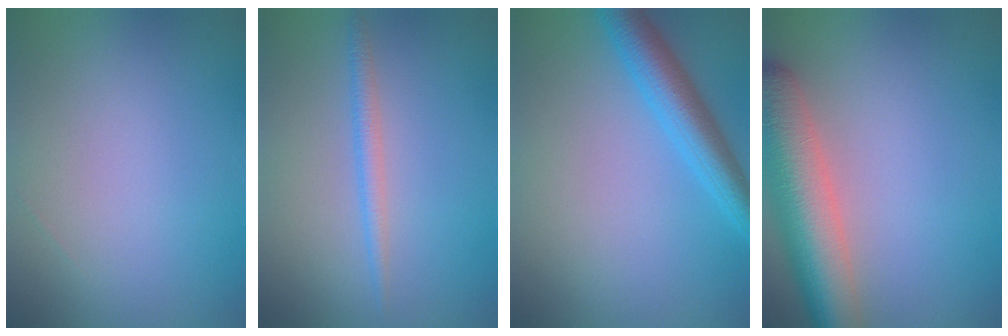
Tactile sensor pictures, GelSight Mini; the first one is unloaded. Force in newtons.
{"total": 1.6, "press": 1.6, "slide": 0.1}
{"total": 4.6, "press": 4.6, "slide": 0.1}
{"total": 8.3, "press": 8.2, "slide": 0.7}